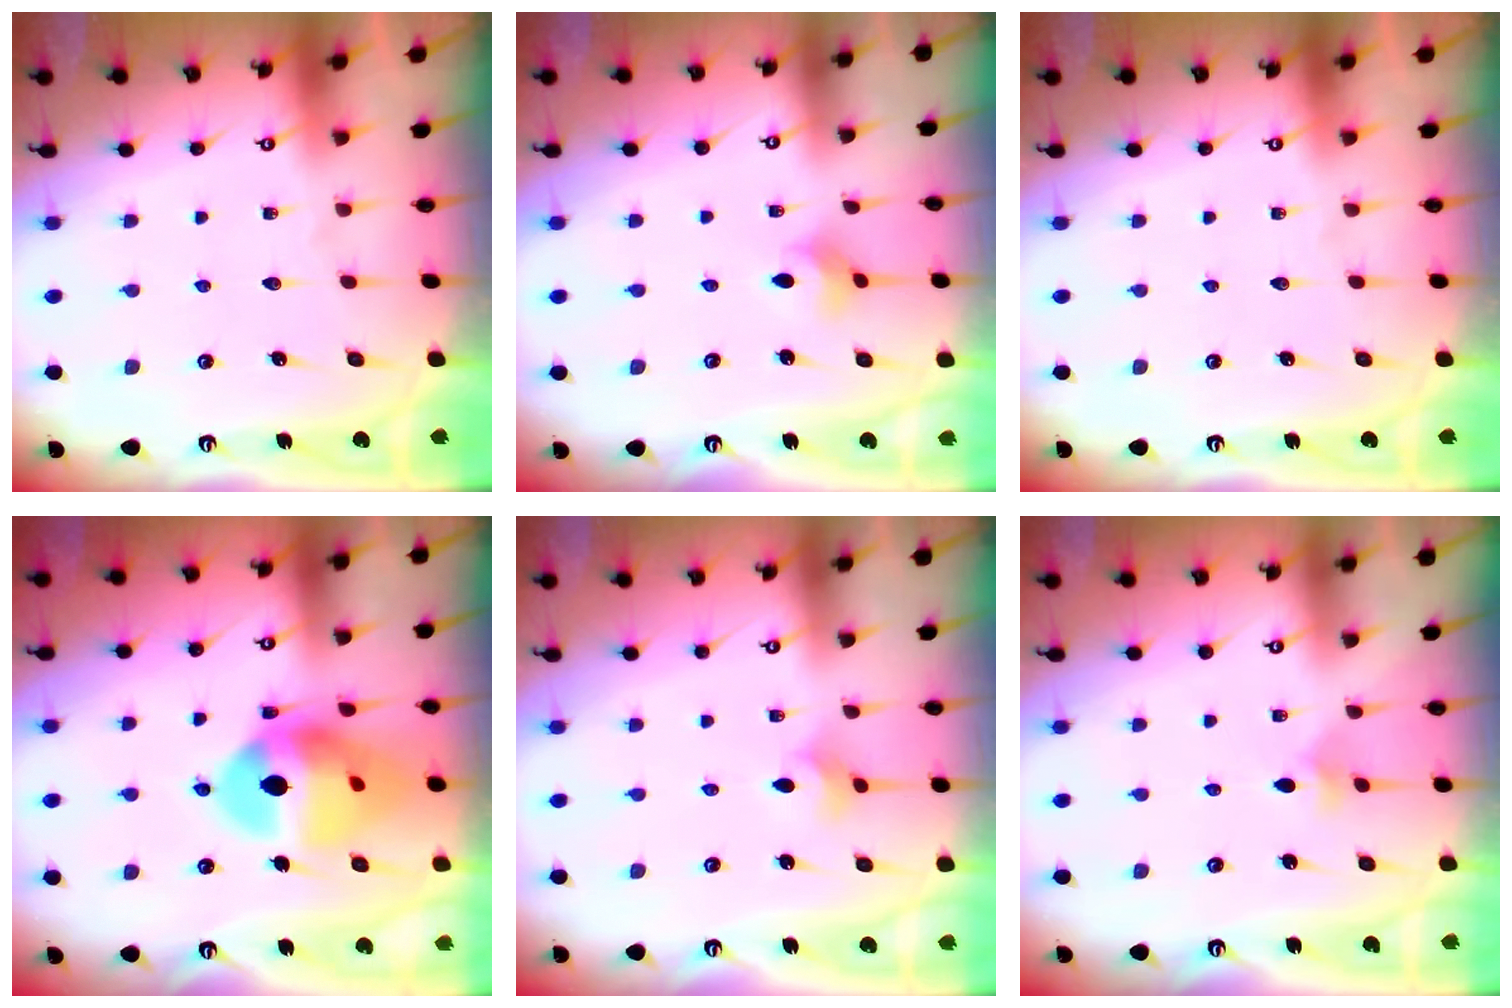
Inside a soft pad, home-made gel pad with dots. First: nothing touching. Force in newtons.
{"total": 3.0, "press": 3.0, "slide": 0.7}
{"total": 0.0}
{"total": 17.7, "press": 17.6, "slide": 1.8}
{"total": 3.3, "press": 3.2, "slide": 0.7}
{"total": 2.7, "press": 2.6, "slide": 0.6}